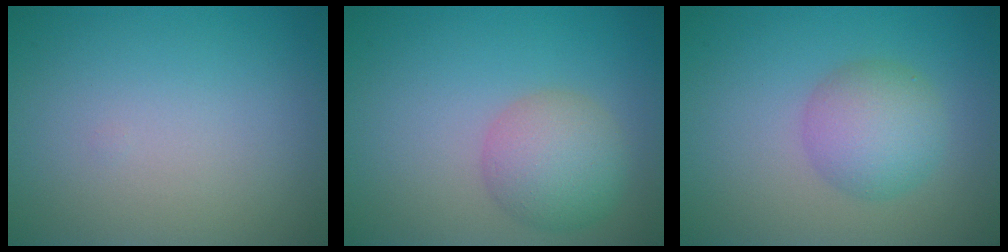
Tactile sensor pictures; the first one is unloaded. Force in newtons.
{"total": 4.4, "press": 4.4, "slide": 0.0}
{"total": 4.2, "press": 4.2, "slide": 0.1}